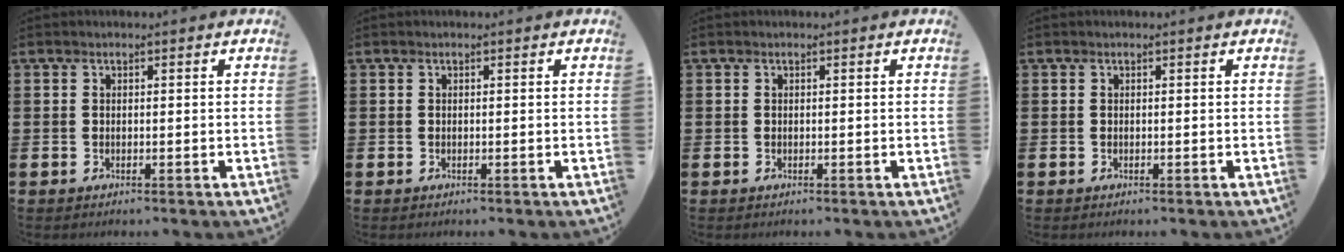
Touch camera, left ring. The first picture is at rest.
{"total": 0.0}
{"total": 0.0}
{"total": 0.0}